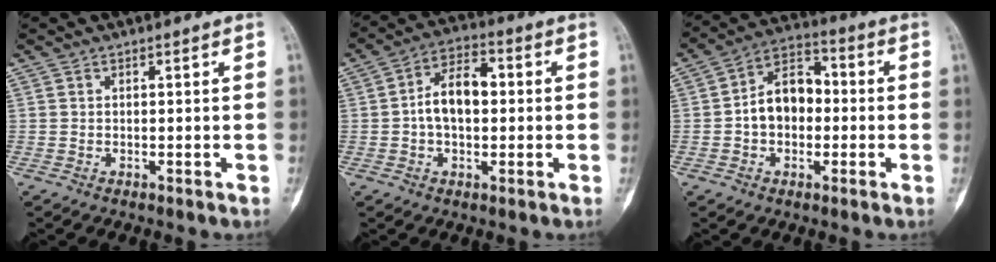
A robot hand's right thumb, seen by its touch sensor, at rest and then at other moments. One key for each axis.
{"total": 9.2, "fx": 0.1, "fy": 5.6, "fz": 7.3, "tx": -0.115, "ty": 0.027, "tz": -0.010}
{"total": 10.4, "fx": -0.8, "fy": 7.3, "fz": 7.3, "tx": -0.095, "ty": 0.035, "tz": -0.028}